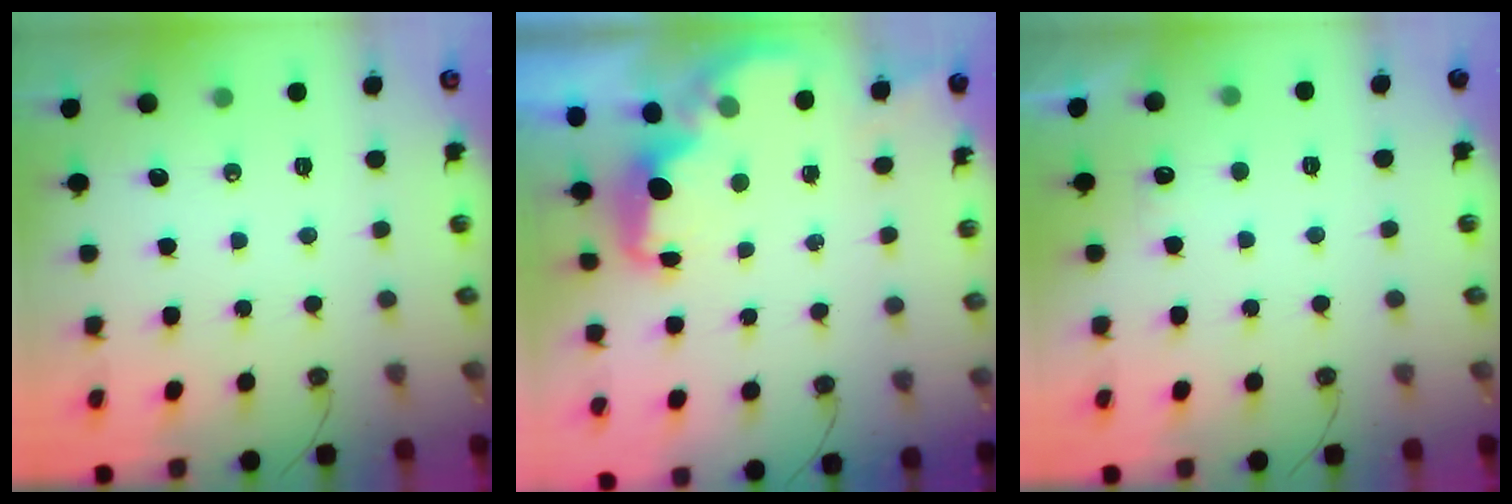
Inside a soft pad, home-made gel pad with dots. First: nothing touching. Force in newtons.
{"total": 2.1, "press": 2.0, "slide": 0.7}
{"total": 3.8, "press": 3.6, "slide": 1.1}